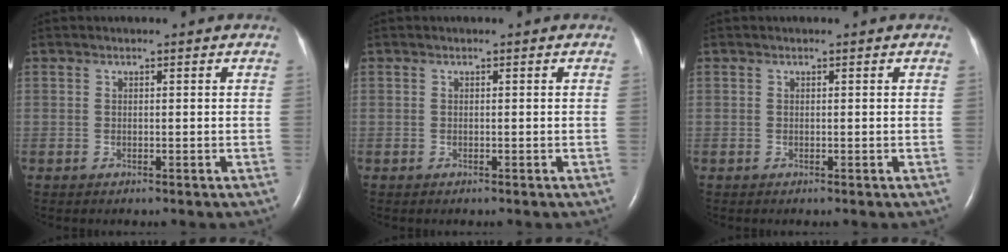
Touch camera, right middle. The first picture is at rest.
{"total": 0.0}
{"total": 0.0}